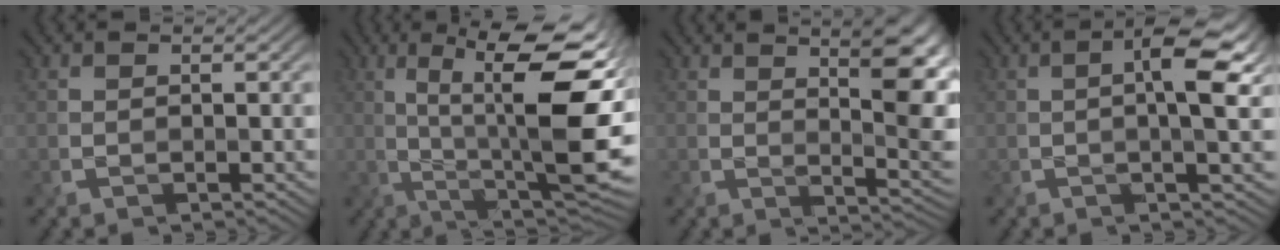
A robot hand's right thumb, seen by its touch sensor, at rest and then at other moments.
{"total": 14.7, "force": [2.1, 3.1, 14.3], "torque": [-0.237, 0.009, 0.037]}
{"total": 9.8, "force": [3.6, 2.3, 8.8], "torque": [-0.120, 0.007, 0.053]}
{"total": 6.5, "force": [0.6, 1.6, 6.3], "torque": [-0.096, 0.007, 0.006]}